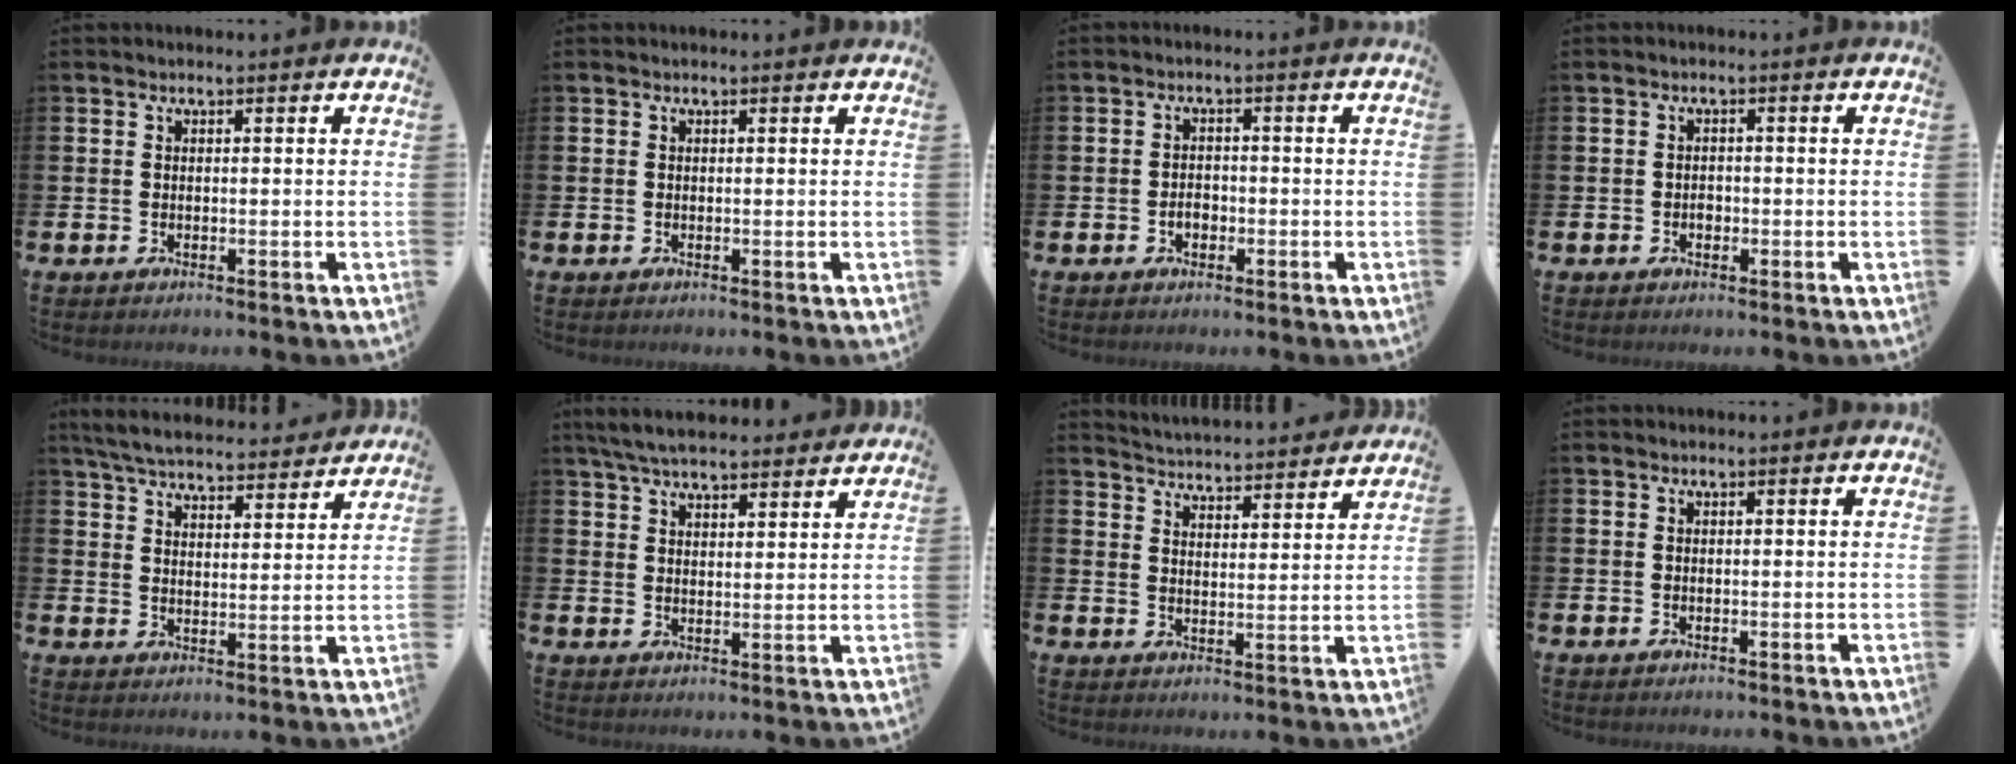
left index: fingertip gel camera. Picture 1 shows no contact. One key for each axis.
{"total": 0.0}
{"total": 1.9, "fx": -0.7, "fy": 1.4, "fz": 1.1, "tx": -0.008, "ty": -0.001, "tz": -0.018}
{"total": 1.1, "fx": -0.3, "fy": 0.9, "fz": 0.5, "tx": -0.005, "ty": 0.001, "tz": -0.008}
{"total": 6.2, "fx": 6.0, "fy": 1.0, "fz": 1.2, "tx": -0.043, "ty": -0.040, "tz": 0.104}
{"total": 6.0, "fx": 5.7, "fy": 1.1, "fz": 1.5, "tx": -0.041, "ty": -0.022, "tz": 0.103}
{"total": 4.9, "fx": 4.9, "fy": 0.3, "fz": -0.2, "tx": -0.013, "ty": -0.041, "tz": 0.086}
{"total": 0.0}